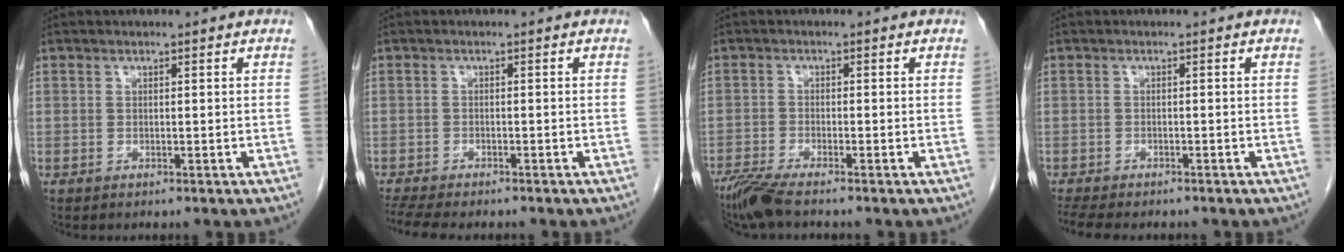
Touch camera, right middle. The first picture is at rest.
{"total": 7.8, "force": [-6.7, 1.5, 3.6], "torque": [-0.062, -0.008, -0.104]}
{"total": 4.6, "force": [-3.8, -0.1, 2.7], "torque": [-0.056, -0.016, -0.078]}
{"total": 7.4, "force": [-6.3, 1.9, 3.4], "torque": [-0.057, -0.009, -0.093]}